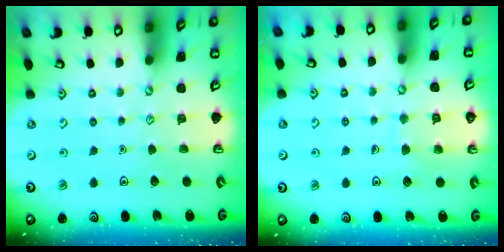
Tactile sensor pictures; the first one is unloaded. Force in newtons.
{"total": 6.4, "press": 6.4, "slide": 0.4}